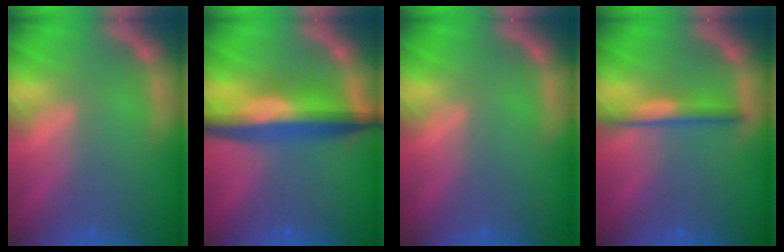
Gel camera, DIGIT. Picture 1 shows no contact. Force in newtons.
{"total": 8.1}
{"total": 0.0}
{"total": 3.0}